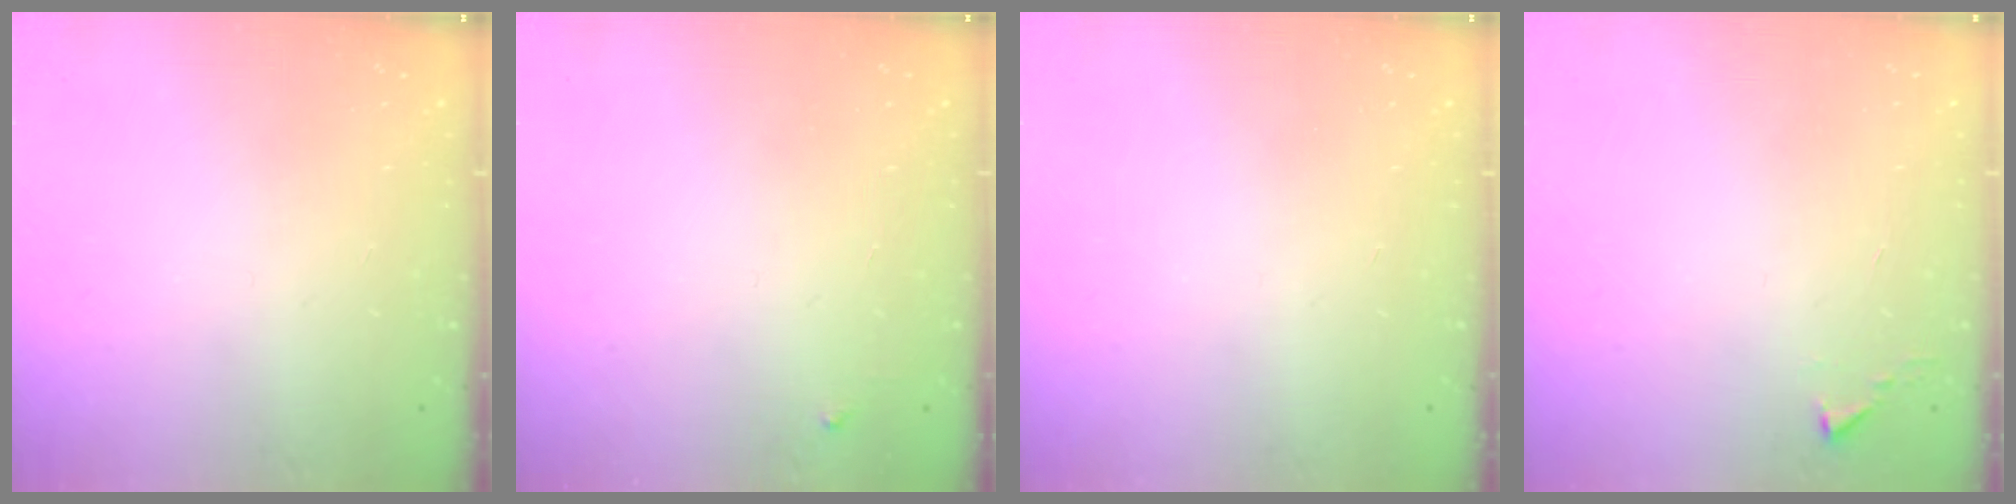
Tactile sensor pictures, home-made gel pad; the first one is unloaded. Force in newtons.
{"total": 3.5, "press": 3.4, "slide": 0.4}
{"total": 0.0}
{"total": 1.1, "press": 1.1, "slide": 0.1}